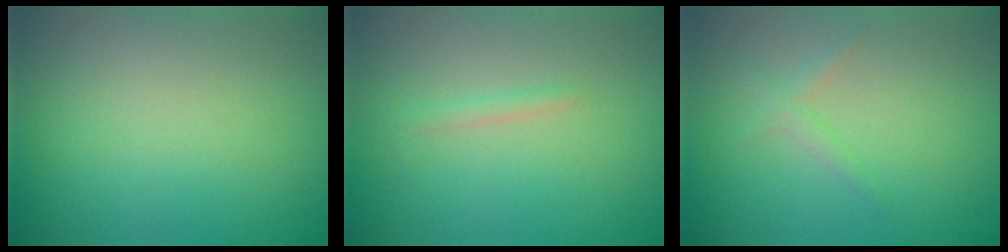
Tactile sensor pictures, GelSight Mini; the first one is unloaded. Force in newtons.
{"total": 1.0, "press": 1.0, "slide": 0.0}
{"total": 1.1, "press": 1.1, "slide": 0.1}